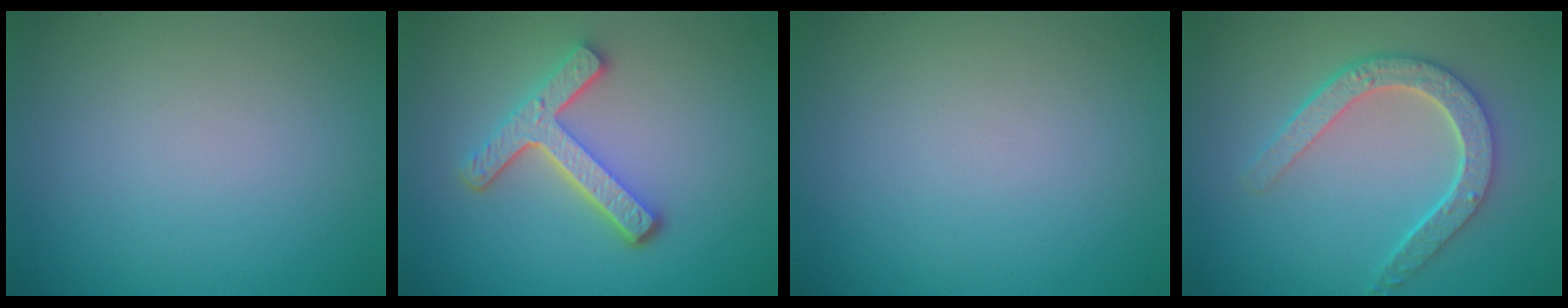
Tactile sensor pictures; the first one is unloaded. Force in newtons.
{"total": 4.8, "press": 3.6, "slide": 3.2}
{"total": 0.0}
{"total": 4.5, "press": 3.6, "slide": 2.8}